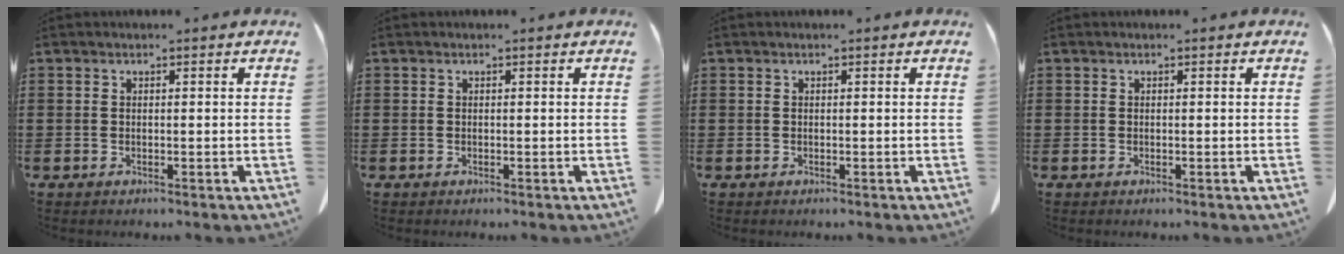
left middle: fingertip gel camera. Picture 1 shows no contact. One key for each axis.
{"total": 0.0}
{"total": 0.0}
{"total": 0.0}